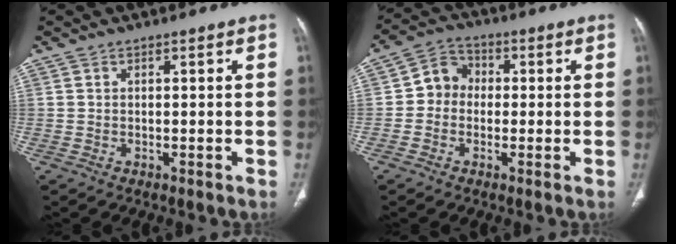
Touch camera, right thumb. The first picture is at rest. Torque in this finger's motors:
{"motor_torque": [-0.55, 0.19, 0.32, -0.32, 0.08]}